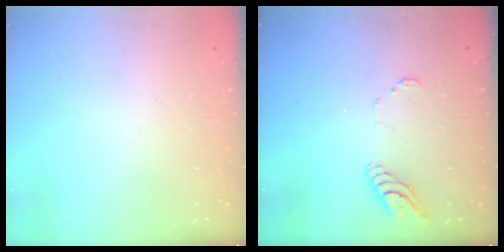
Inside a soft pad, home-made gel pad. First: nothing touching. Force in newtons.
{"total": 7.5, "press": 7.4, "slide": 0.6}